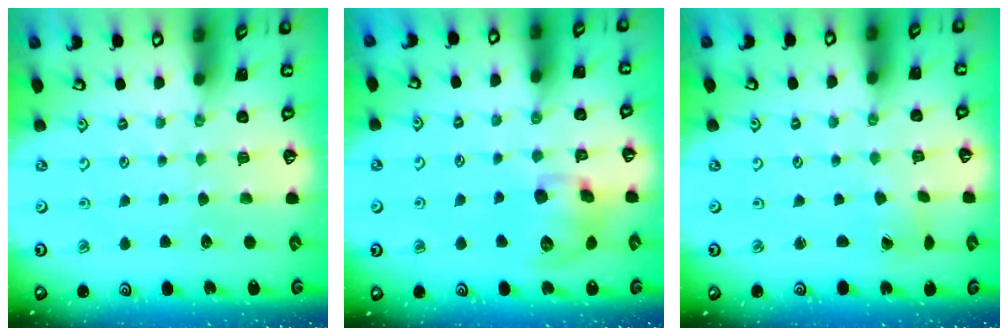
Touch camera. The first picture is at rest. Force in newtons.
{"total": 11.0, "press": 10.8, "slide": 1.8}
{"total": 0.9, "press": 0.9, "slide": 0.3}